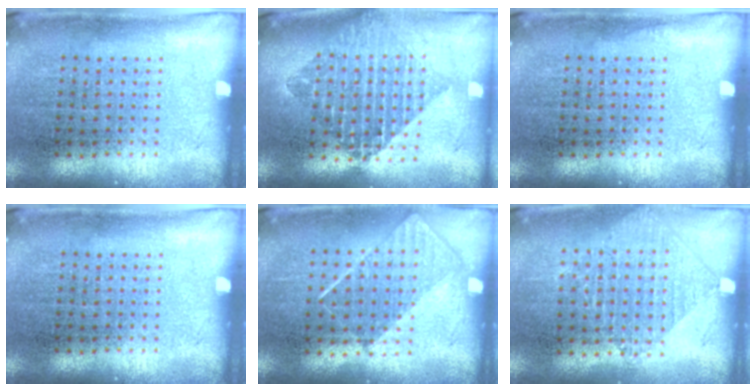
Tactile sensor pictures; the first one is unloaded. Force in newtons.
{"total": 2.1, "press": 1.7, "slide": 1.3}
{"total": 0.0}
{"total": 0.0}
{"total": 0.8, "press": 0.7, "slide": 0.4}
{"total": 0.9, "press": 0.9, "slide": 0.2}